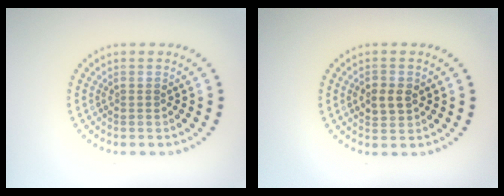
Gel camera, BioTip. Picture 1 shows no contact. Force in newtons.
{"total": 2.5, "press": 2.5, "slide": 0.4}